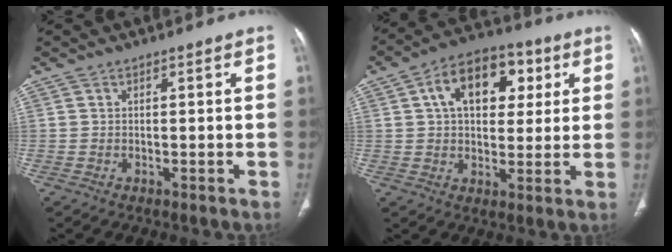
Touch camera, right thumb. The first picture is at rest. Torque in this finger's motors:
{"motor_torque": [0.04, 2.90, 1.32, -0.02, 0.33]}